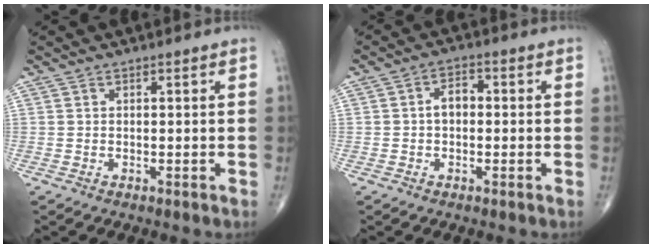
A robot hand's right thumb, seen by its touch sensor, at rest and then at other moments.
{"total": 3.5, "force": [-0.2, 2.3, 2.7], "torque": [-0.034, 0.017, -0.010]}